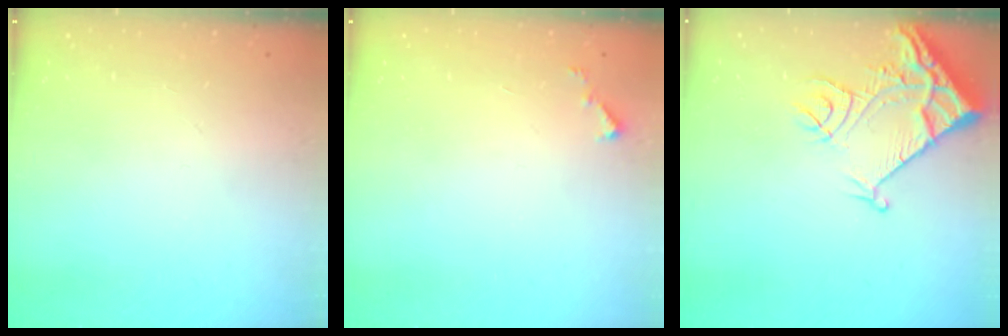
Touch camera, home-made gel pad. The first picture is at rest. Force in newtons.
{"total": 3.1, "press": 3.1, "slide": 0.2}
{"total": 12.6, "press": 12.5, "slide": 1.5}